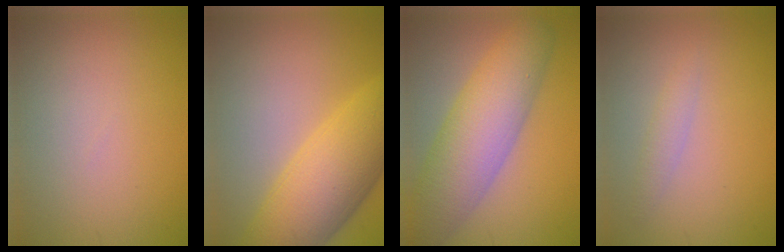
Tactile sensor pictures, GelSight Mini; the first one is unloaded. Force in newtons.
{"total": 9.2, "press": 9.2, "slide": 0.3}
{"total": 8.3, "press": 8.3, "slide": 0.2}
{"total": 1.3, "press": 1.3, "slide": 0.0}